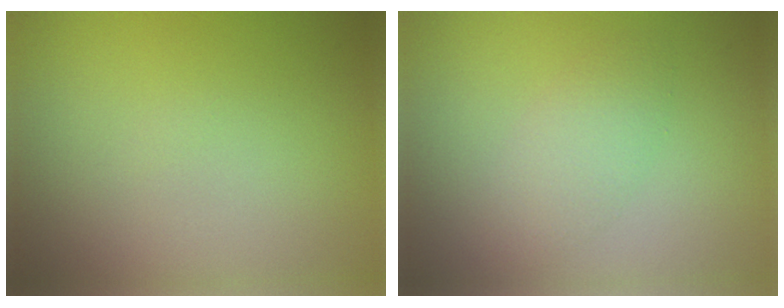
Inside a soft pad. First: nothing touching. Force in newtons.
{"total": 2.4, "press": 2.4, "slide": 0.2}